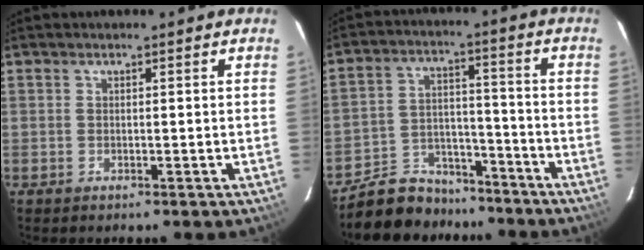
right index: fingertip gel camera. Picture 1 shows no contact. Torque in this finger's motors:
{"motor_torque": [0.70, -0.82, 0.00, -0.04]}